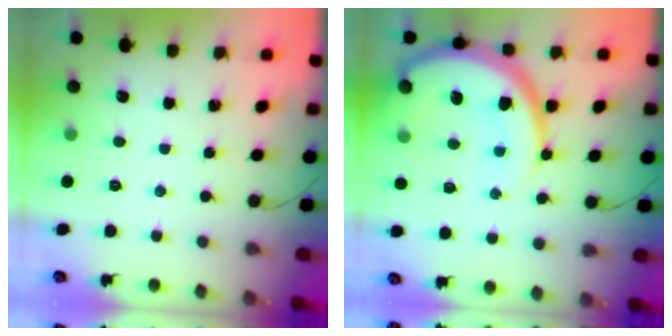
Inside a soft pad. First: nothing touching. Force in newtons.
{"total": 18.2, "press": 18.0, "slide": 2.1}